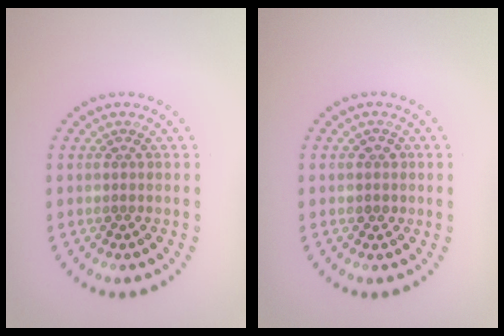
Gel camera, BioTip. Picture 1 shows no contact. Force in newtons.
{"total": 1.1, "press": 1.0, "slide": 0.4}